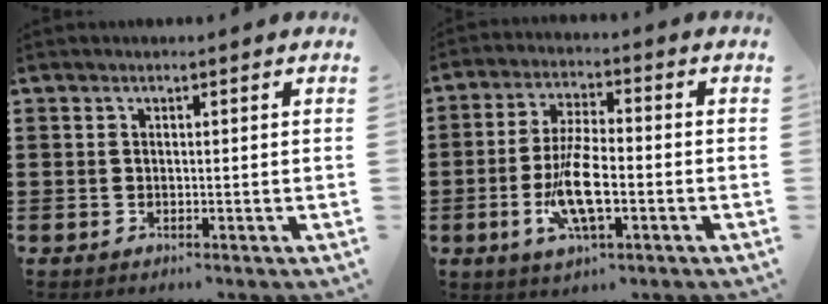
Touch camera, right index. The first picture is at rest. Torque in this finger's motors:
{"motor_torque": [1.74, 0.40, 0.85, 0.21]}